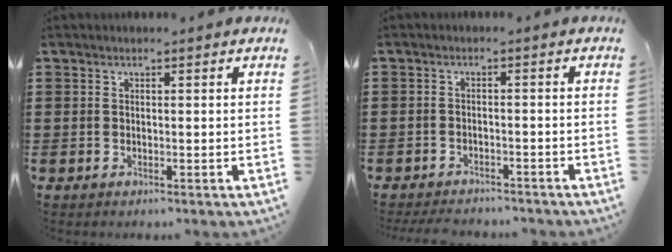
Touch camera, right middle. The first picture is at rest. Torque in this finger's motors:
{"motor_torque": [0.57, -0.11, 0.08, -0.21]}